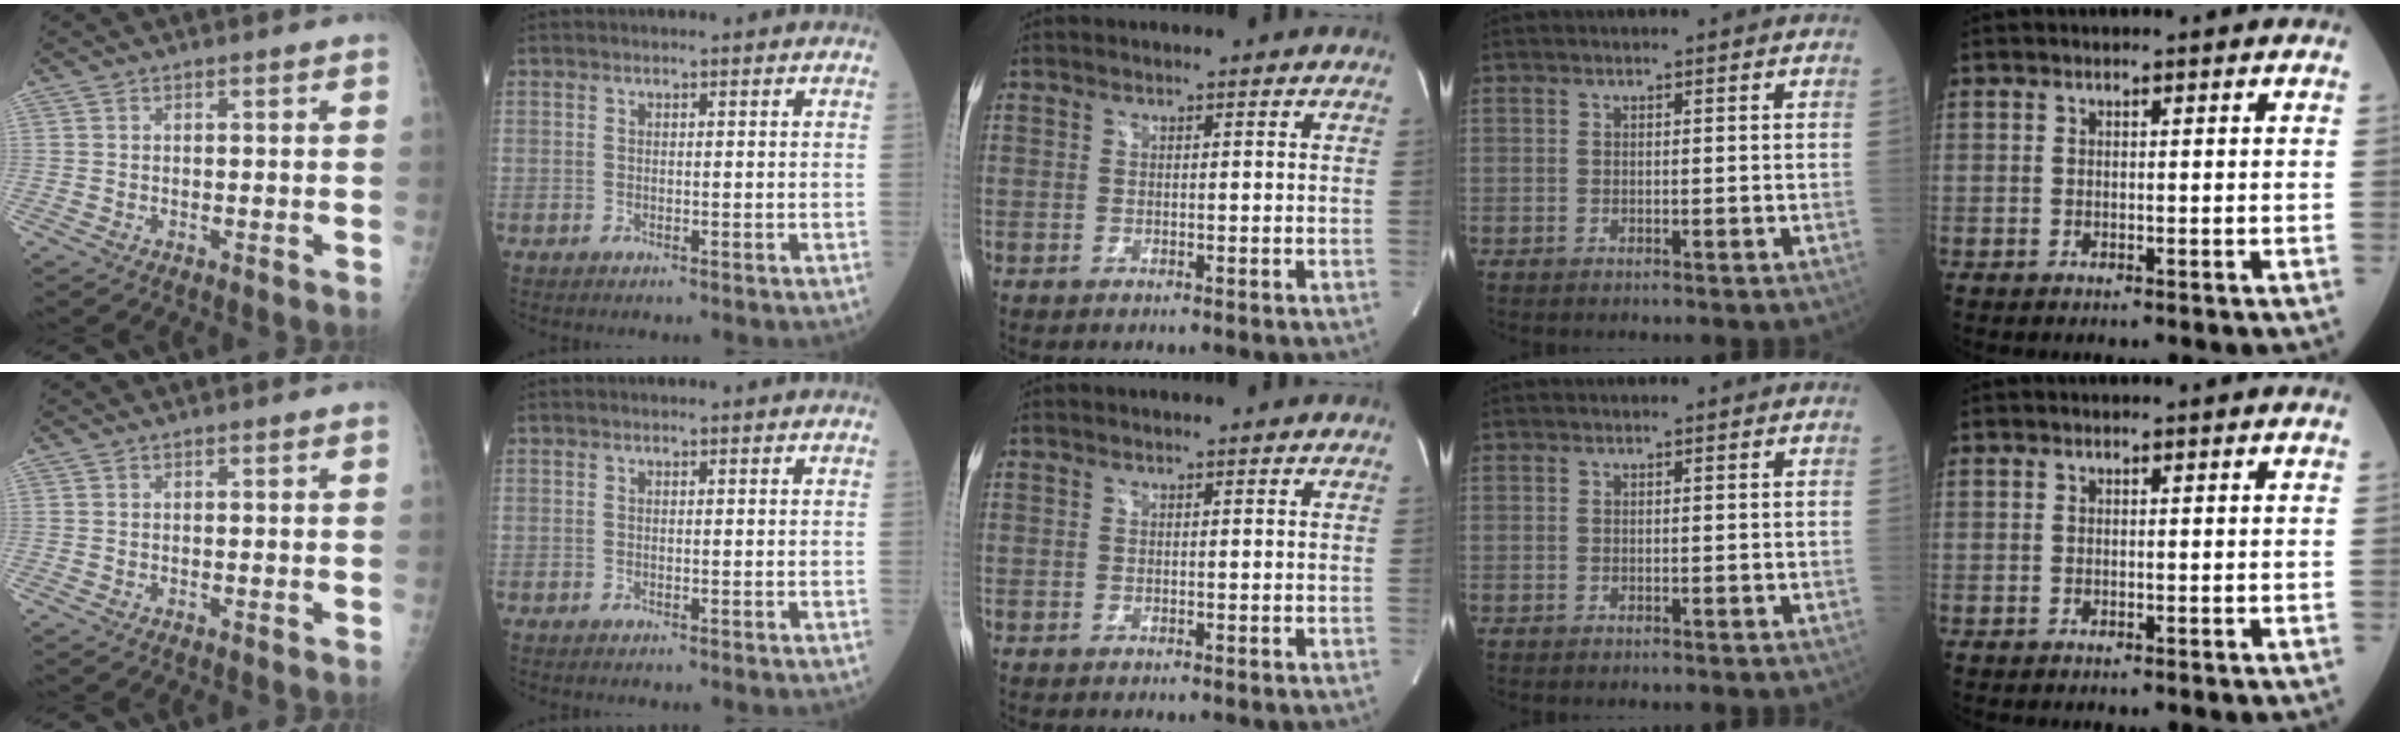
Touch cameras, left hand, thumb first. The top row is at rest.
{}